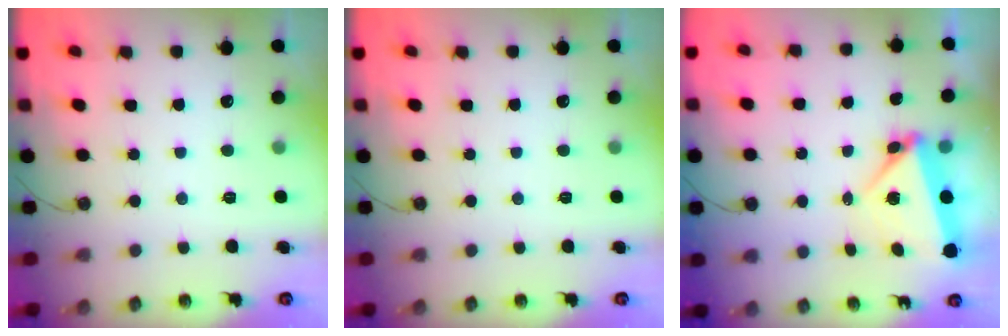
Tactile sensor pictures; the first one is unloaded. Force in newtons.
{"total": 0.0}
{"total": 5.8, "press": 5.8, "slide": 0.6}